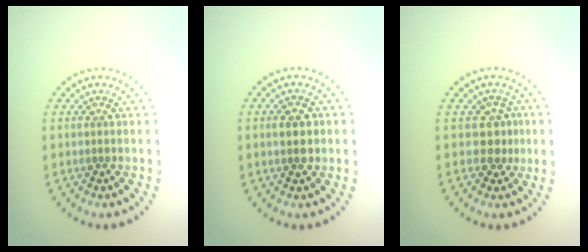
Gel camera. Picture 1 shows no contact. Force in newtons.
{"total": 2.7, "press": 2.7, "slide": 0.1}
{"total": 2.0, "press": 1.6, "slide": 1.2}